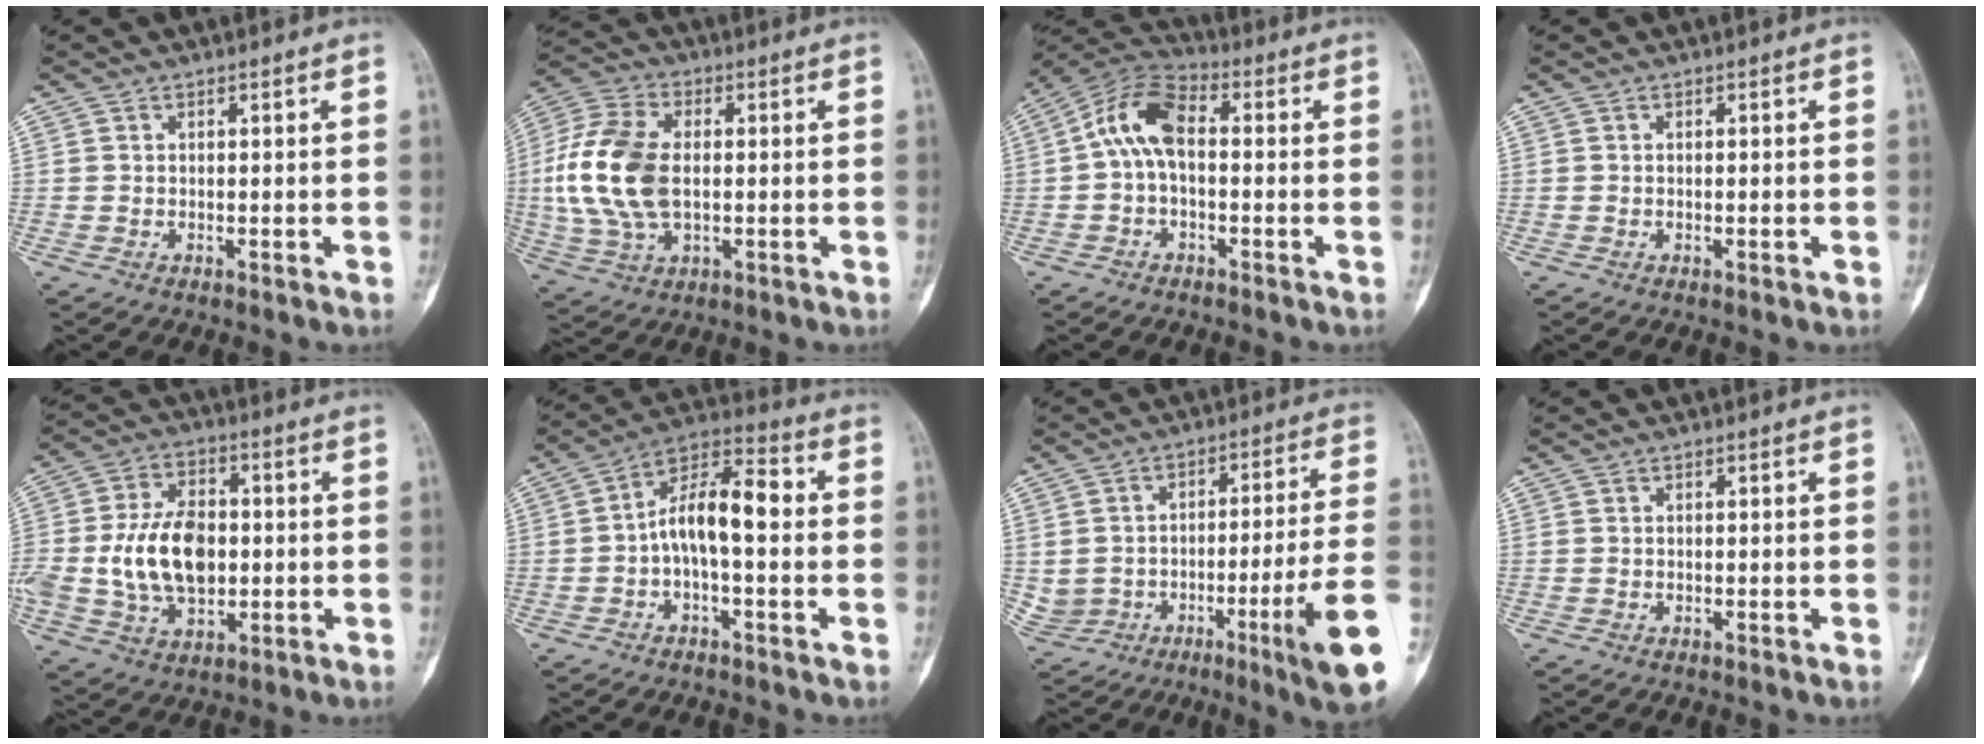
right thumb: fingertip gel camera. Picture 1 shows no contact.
{"total": 15.7, "force": [0.1, 9.5, 12.5], "torque": [-0.269, 0.010, 0.002]}
{"total": 9.6, "force": [0.1, 5.4, 7.9], "torque": [-0.149, 0.032, -0.013]}
{"total": 0.9, "force": [-0.2, 0.2, 0.9], "torque": [-0.014, 0.000, -0.002]}
{"total": 15.3, "force": [-0.5, 10.0, 11.5], "torque": [-0.196, 0.011, -0.002]}
{"total": 11.5, "force": [-0.6, 5.1, 10.3], "torque": [-0.170, 0.047, -0.018]}
{"total": 15.6, "force": [-4.7, 2.7, 14.7], "torque": [-0.218, 0.026, -0.063]}
{"total": 0.0}